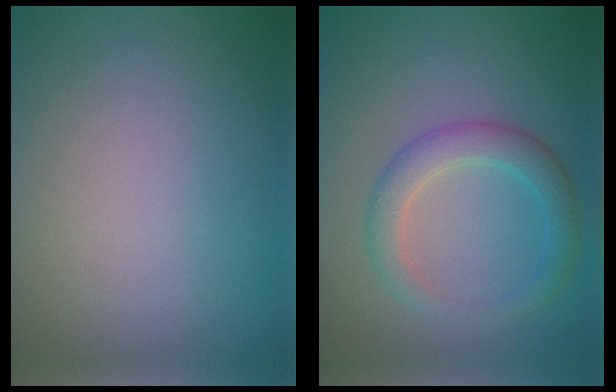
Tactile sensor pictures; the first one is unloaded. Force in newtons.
{"total": 3.4, "press": 3.4, "slide": 0.1}